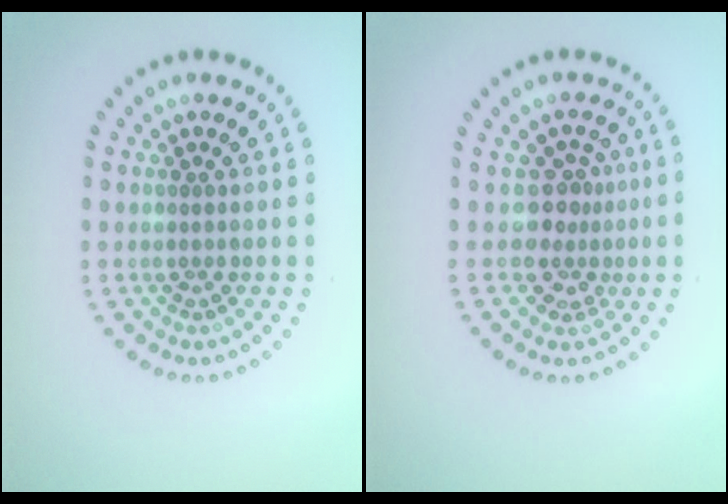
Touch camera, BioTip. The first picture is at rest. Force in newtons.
{"total": 2.8, "press": 2.0, "slide": 1.9}